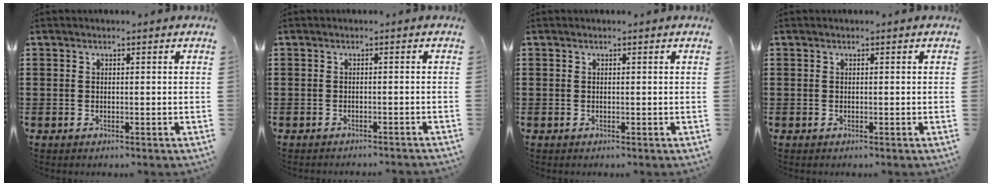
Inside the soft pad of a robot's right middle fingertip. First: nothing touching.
{"total": 0.9, "force": [-0.9, -0.2, 0.1], "torque": [-0.004, -0.001, -0.018]}
{"total": 0.0}
{"total": 0.0}